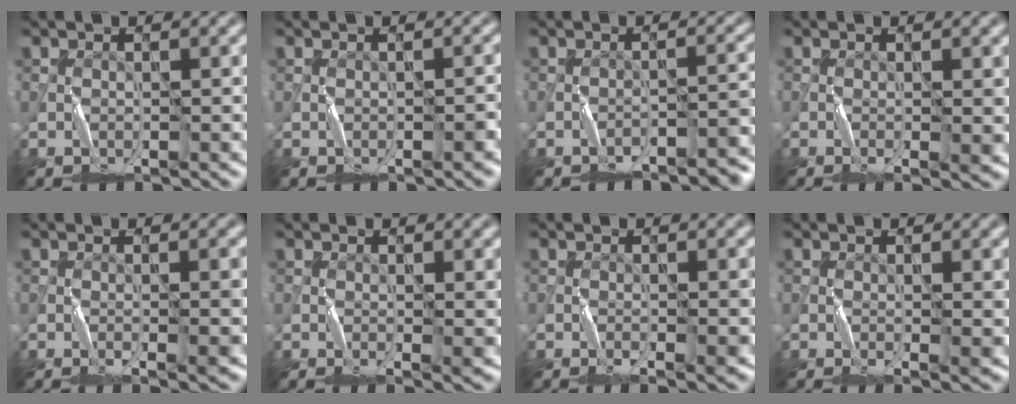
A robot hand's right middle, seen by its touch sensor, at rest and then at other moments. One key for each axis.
{"total": 0.6, "fx": -0.4, "fy": 0.0, "fz": 0.4, "tx": -0.006, "ty": 0.008, "tz": -0.004}
{"total": 3.4, "fx": -3.0, "fy": 0.6, "fz": 1.4, "tx": -0.016, "ty": 0.013, "tz": -0.045}
{"total": 3.1, "fx": -0.8, "fy": 0.5, "fz": 3.0, "tx": -0.048, "ty": -0.005, "tz": -0.014}
{"total": 3.7, "fx": -0.8, "fy": 0.7, "fz": 3.5, "tx": -0.050, "ty": -0.001, "tz": -0.012}
{"total": 3.2, "fx": -0.5, "fy": 0.6, "fz": 3.1, "tx": -0.048, "ty": -0.006, "tz": -0.009}
{"total": 3.3, "fx": -1.1, "fy": 0.6, "fz": 3.0, "tx": -0.048, "ty": -0.003, "tz": -0.019}
{"total": 3.7, "fx": -0.7, "fy": 0.8, "fz": 3.6, "tx": -0.055, "ty": -0.008, "tz": -0.012}